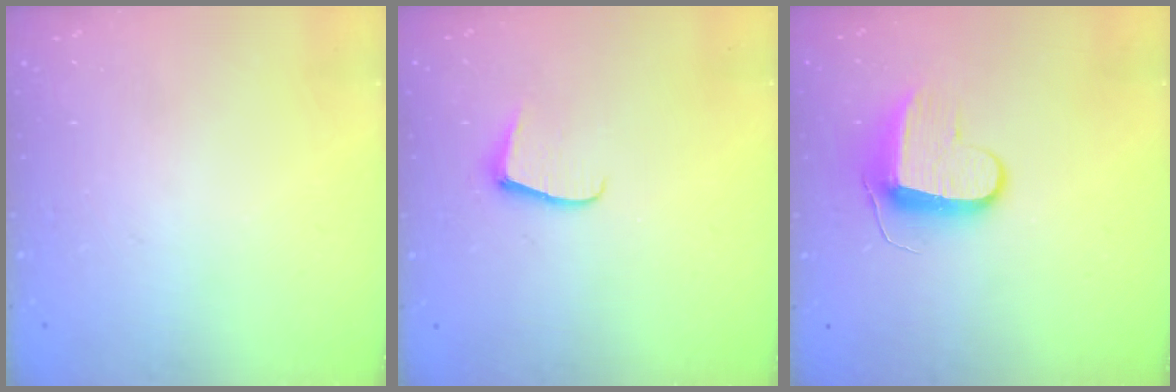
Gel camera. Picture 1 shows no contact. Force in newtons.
{"total": 5.7, "press": 5.7, "slide": 0.6}
{"total": 9.1, "press": 9.1, "slide": 0.3}